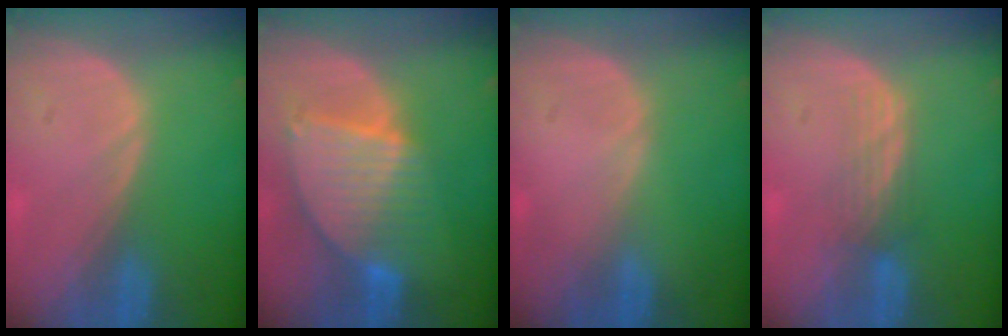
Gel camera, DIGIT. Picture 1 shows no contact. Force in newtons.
{"total": 8.5, "press": 7.5, "slide": 4.1}
{"total": 0.0}
{"total": 3.2, "press": 2.6, "slide": 1.9}